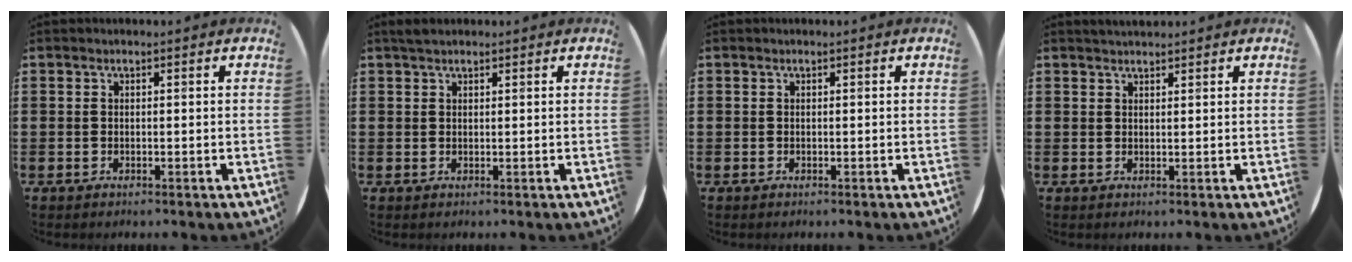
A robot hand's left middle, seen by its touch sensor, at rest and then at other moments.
{"total": 1.3, "force": [1.2, 0.5, 0.4], "torque": [-0.002, 0.001, 0.021]}
{"total": 0.0}
{"total": 1.4, "force": [1.4, 0.2, 0.1], "torque": [-0.003, 0.003, 0.026]}